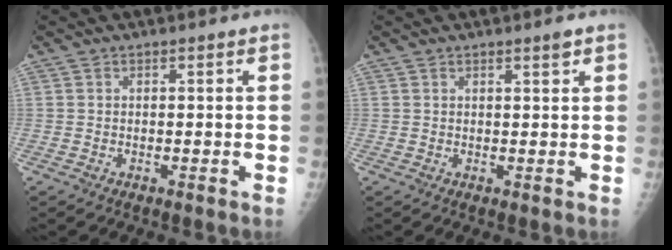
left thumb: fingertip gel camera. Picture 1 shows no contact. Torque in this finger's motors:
{"motor_torque": [0.05, 0.16, -0.13, -0.09, 0.01]}